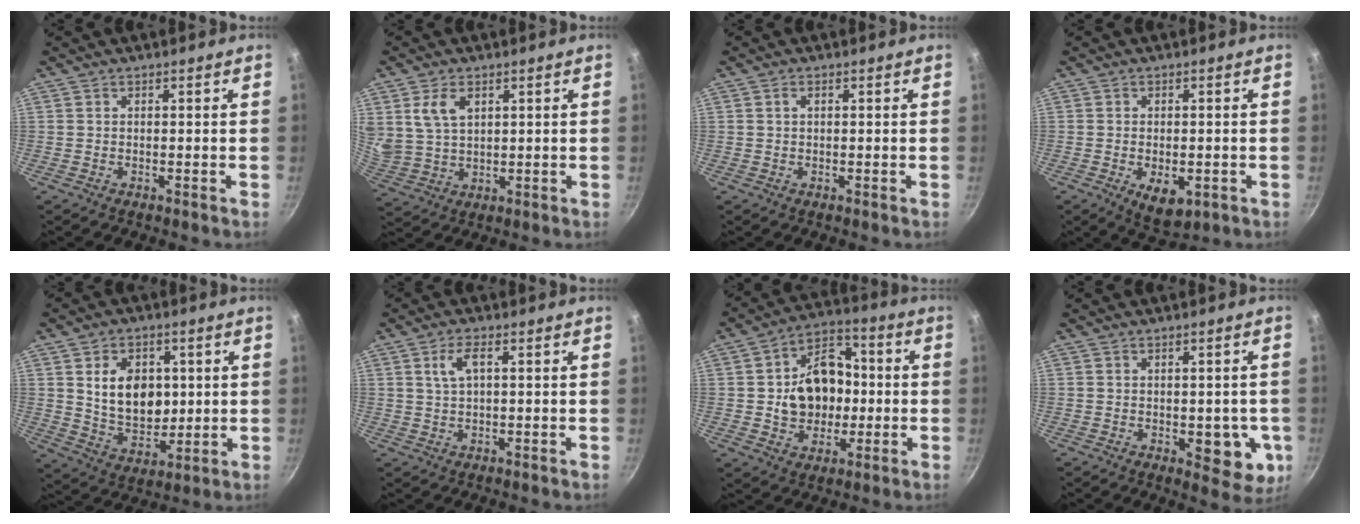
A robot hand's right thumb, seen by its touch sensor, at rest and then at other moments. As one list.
[{"total": 7.6, "force": [3.1, 4.8, 5.0], "torque": [-0.085, -0.013, 0.071]}, {"total": 1.0, "force": [0.3, 0.6, 0.8], "torque": [-0.012, 0.004, 0.004]}, {"total": 6.6, "force": [-2.0, 3.7, 5.1], "torque": [-0.061, -0.004, -0.018]}, {"total": 12.4, "force": [2.2, 9.0, 8.2], "torque": [-0.104, -0.018, 0.049]}, {"total": 4.1, "force": [1.1, 1.7, 3.6], "torque": [-0.066, 0.010, 0.024]}, {"total": 14.5, "force": [-0.2, 11.3, 9.0], "torque": [-0.107, 0.028, -0.006]}, {"total": 8.3, "force": [-1.4, 4.5, 6.9], "torque": [-0.048, -0.006, -0.012]}]